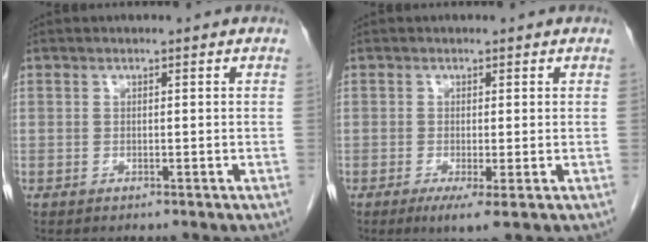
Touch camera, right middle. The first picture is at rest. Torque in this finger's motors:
{"motor_torque": [0.79, -0.12, 0.20, 0.02]}